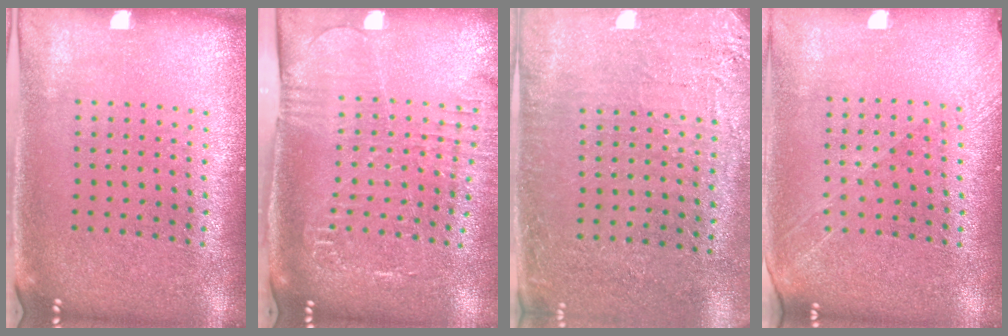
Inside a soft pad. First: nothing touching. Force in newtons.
{"total": 1.9, "press": 1.9, "slide": 0.4}
{"total": 2.9, "press": 2.7, "slide": 1.0}
{"total": 1.3, "press": 1.2, "slide": 0.6}